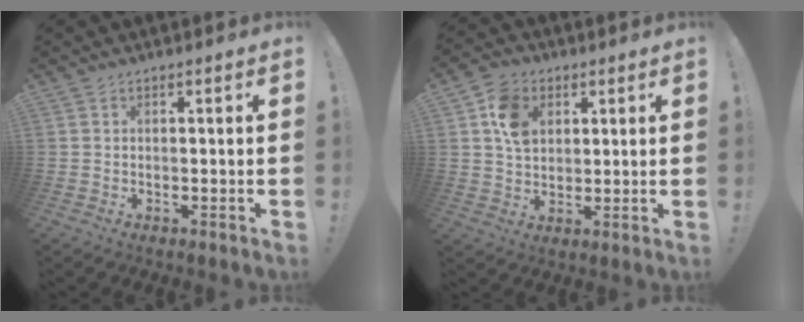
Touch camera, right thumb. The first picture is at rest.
{"total": 9.6, "force": [3.3, 7.6, 4.9], "torque": [-0.077, 0.001, 0.068]}